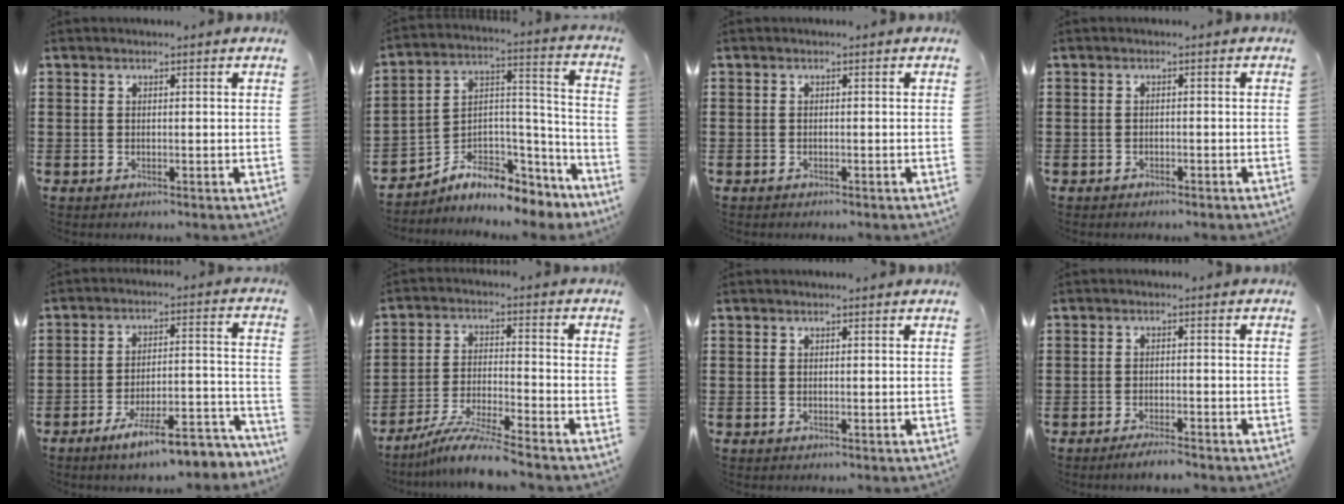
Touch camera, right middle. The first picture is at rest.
{"total": 6.5, "force": [-5.7, 2.5, 2.0], "torque": [-0.047, -0.009, -0.110]}
{"total": 0.6, "force": [-0.6, 0.0, 0.0], "torque": [-0.002, -0.001, -0.013]}
{"total": 1.0, "force": [-1.0, 0.2, 0.0], "torque": [-0.004, 0.000, -0.022]}
{"total": 10.4, "force": [-8.3, 1.2, 6.1], "torque": [-0.099, 0.014, -0.152]}
{"total": 8.0, "force": [-7.0, -0.2, 3.8], "torque": [-0.072, -0.010, -0.133]}
{"total": 0.0}
{"total": 2.5, "force": [-2.3, -0.1, 0.9], "torque": [-0.016, -0.002, -0.042]}